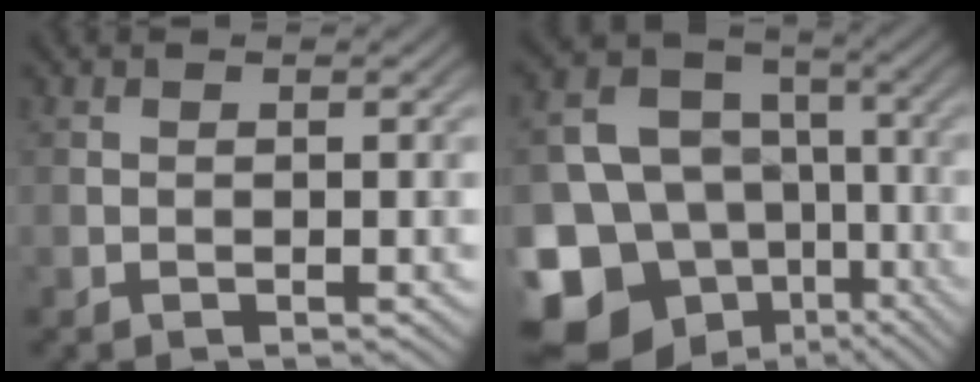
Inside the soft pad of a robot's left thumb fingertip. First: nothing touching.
{"total": 18.5, "force": [-8.3, 14.7, 7.7], "torque": [-0.205, -0.043, -0.116]}